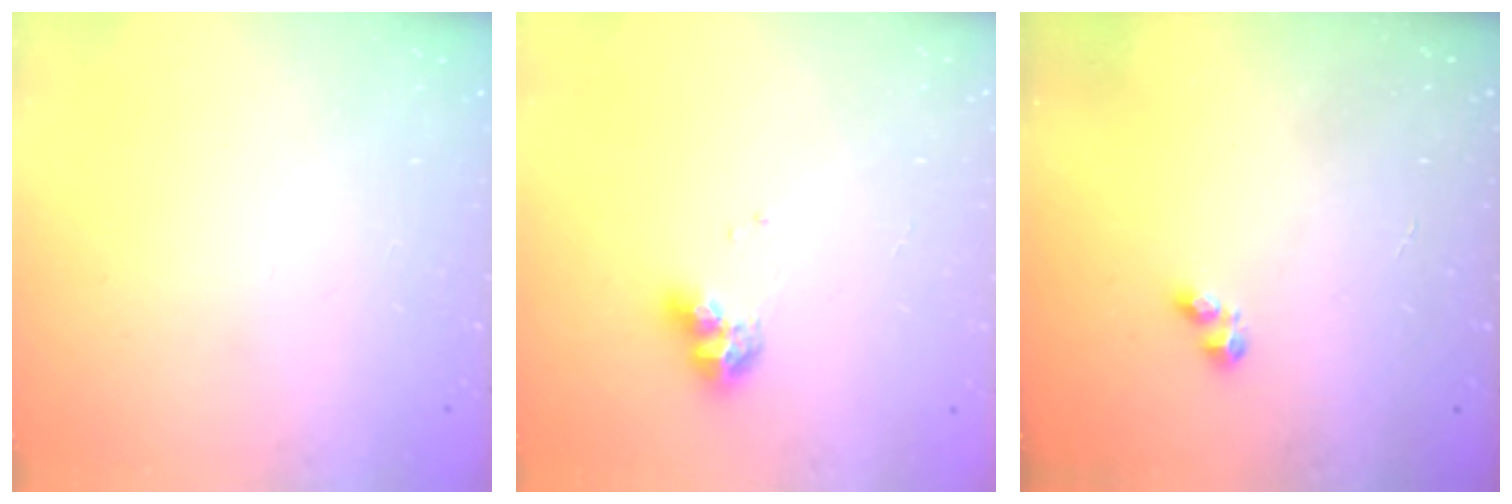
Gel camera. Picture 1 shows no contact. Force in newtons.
{"total": 7.8, "press": 7.8, "slide": 0.8}
{"total": 3.1, "press": 3.1, "slide": 0.4}